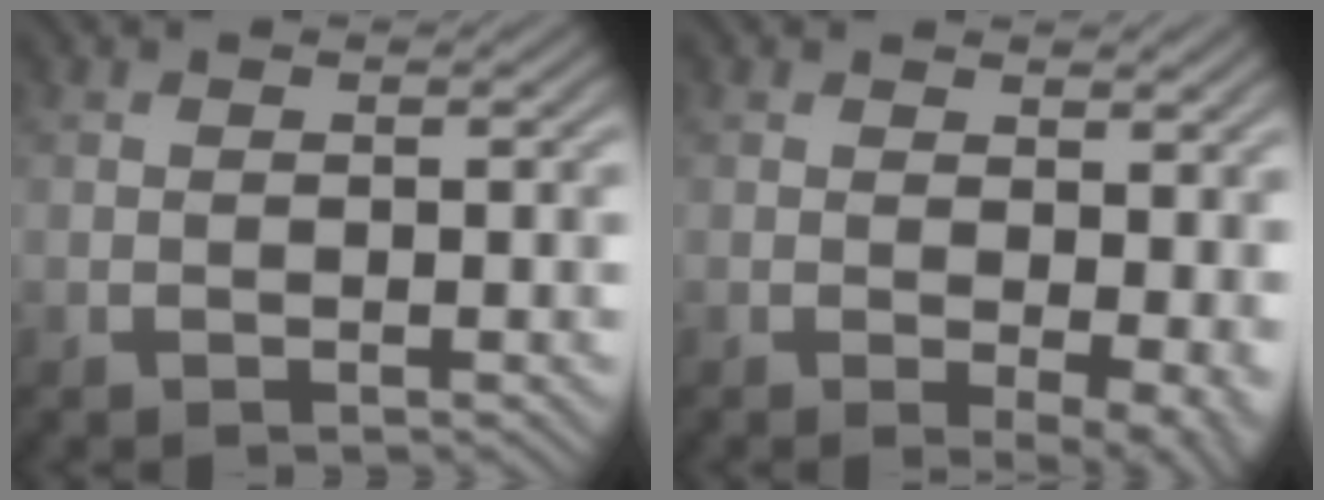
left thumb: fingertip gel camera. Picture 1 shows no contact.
{"total": 4.6, "force": [0.5, 2.1, 4.1], "torque": [-0.057, -0.008, 0.013]}